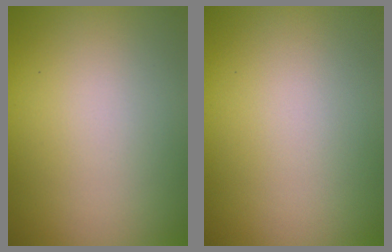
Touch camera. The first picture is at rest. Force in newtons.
{"total": 0.0}